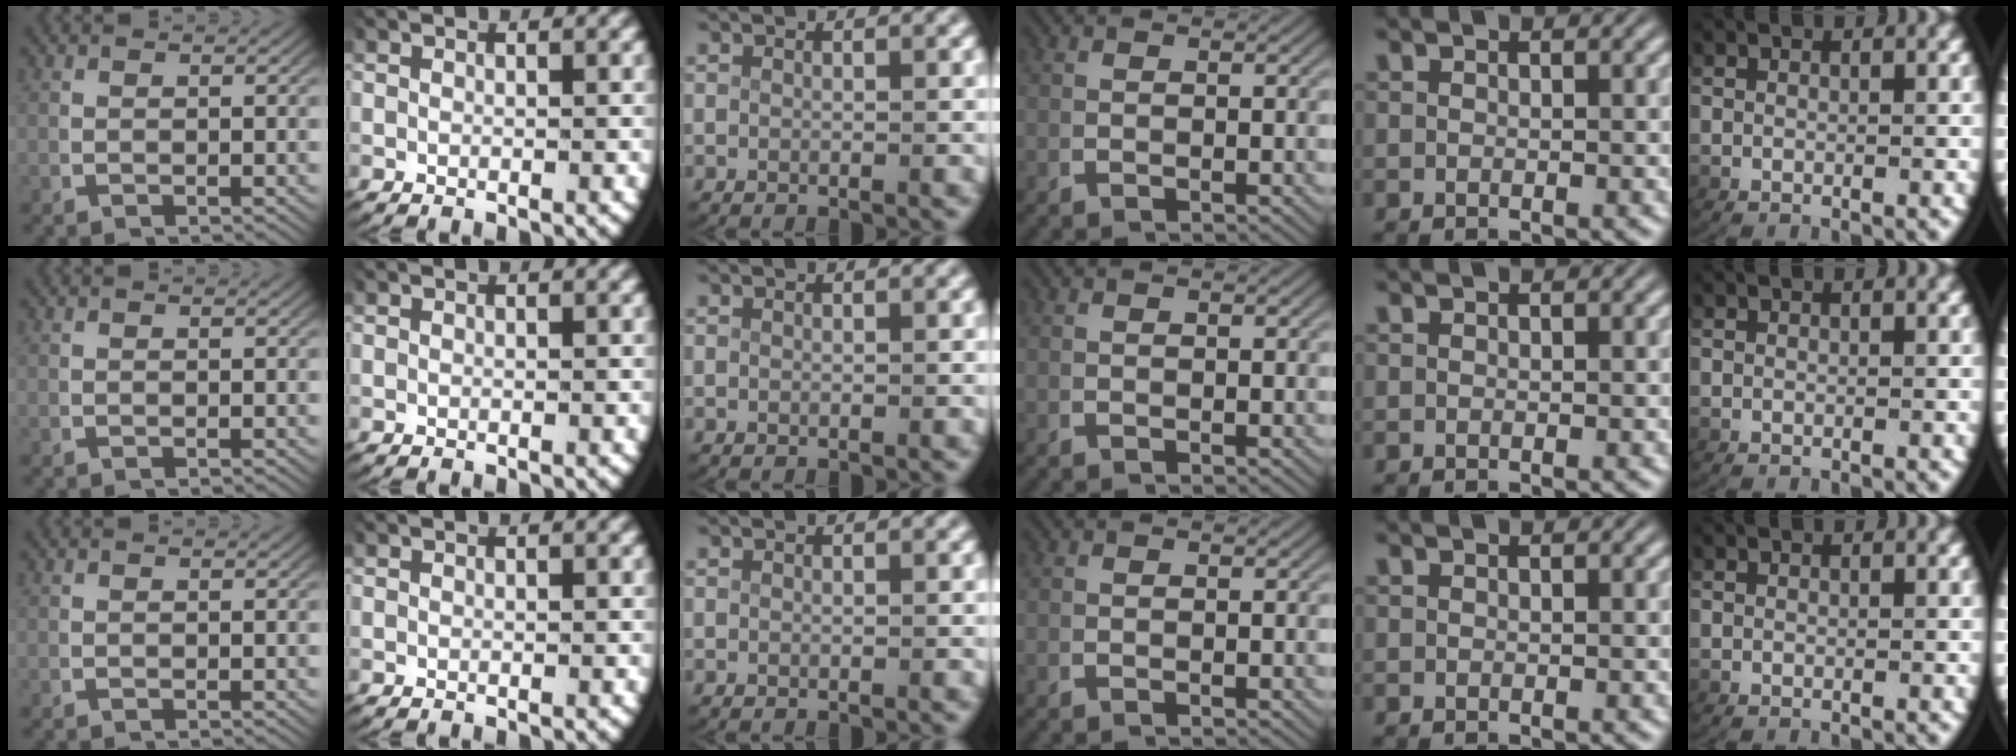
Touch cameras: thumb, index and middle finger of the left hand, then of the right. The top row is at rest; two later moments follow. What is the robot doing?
{"motion": "lift_and_place", "object": "keyboard"}